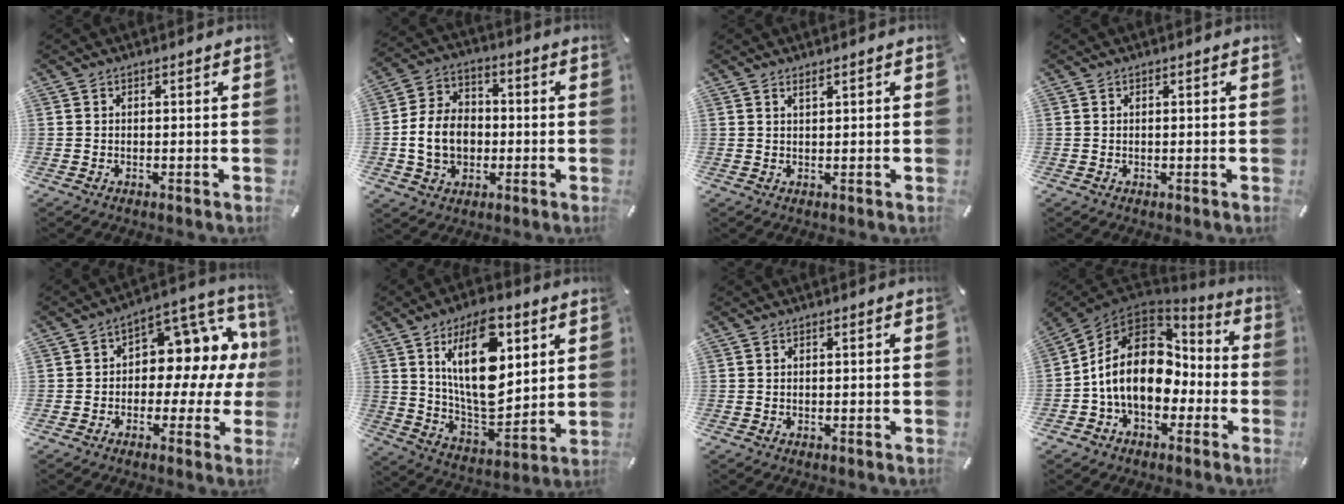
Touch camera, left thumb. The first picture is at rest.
{"total": 10.9, "force": [-1.5, 8.9, 6.1], "torque": [-0.138, 0.021, -0.025]}
{"total": 1.1, "force": [0.8, 0.3, 0.7], "torque": [-0.014, 0.000, 0.013]}
{"total": 0.0}
{"total": 11.9, "force": [1.6, 8.3, 8.3], "torque": [-0.103, -0.026, 0.026]}
{"total": 20.6, "force": [8.3, 10.1, 16.0], "torque": [-0.289, -0.033, 0.130]}
{"total": 0.0}
{"total": 17.8, "force": [-0.5, 13.3, 11.7], "torque": [-0.217, 0.013, -0.005]}